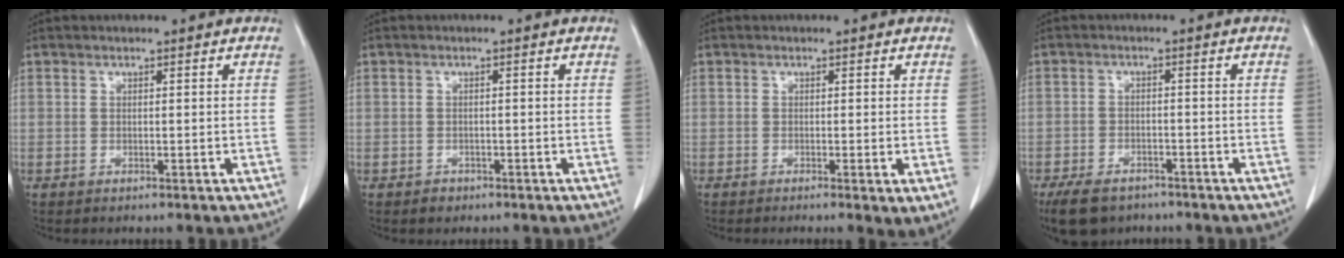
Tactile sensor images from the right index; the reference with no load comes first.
{"total": 1.4, "force": [-0.8, 1.1, 0.1], "torque": [-0.001, 0.003, -0.013]}
{"total": 2.7, "force": [-0.8, 0.2, 2.5], "torque": [-0.033, -0.010, -0.012]}
{"total": 7.5, "force": [-5.7, 3.7, 3.2], "torque": [-0.055, -0.005, -0.087]}